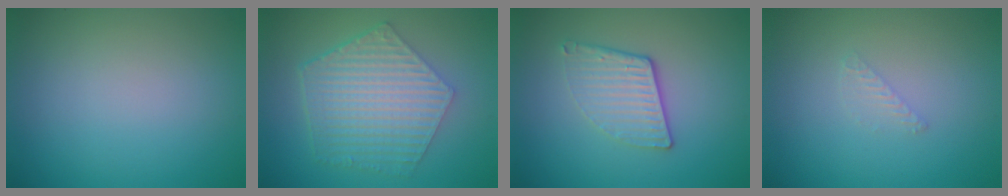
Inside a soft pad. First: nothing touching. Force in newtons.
{"total": 6.6, "press": 4.7, "slide": 4.6}
{"total": 3.1, "press": 2.6, "slide": 1.6}
{"total": 0.8, "press": 0.8, "slide": 0.0}